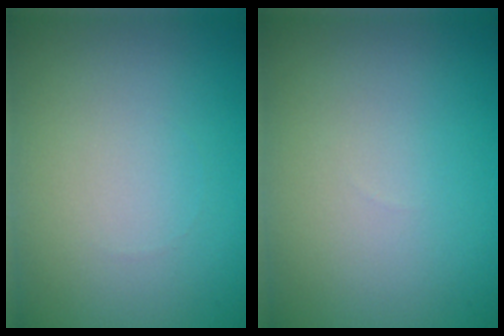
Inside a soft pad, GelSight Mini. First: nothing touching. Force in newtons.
{"total": 0.0}